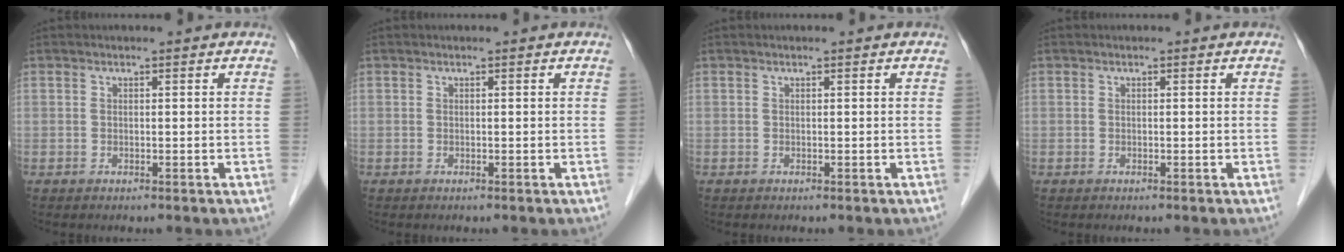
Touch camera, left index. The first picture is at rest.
{"total": 0.0}
{"total": 0.0}
{"total": 0.0}